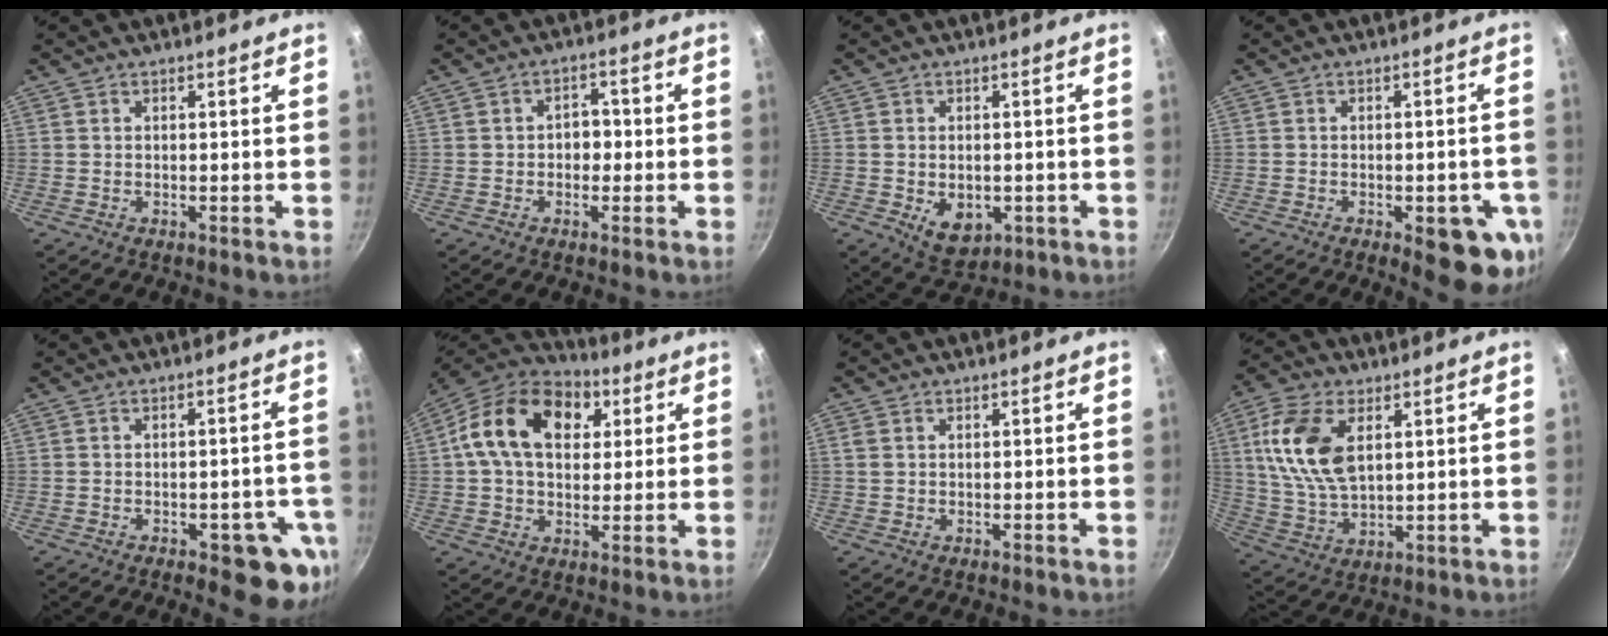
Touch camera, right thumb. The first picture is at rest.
{"total": 3.9, "force": [-0.4, 3.1, 2.4], "torque": [-0.004, 0.012, -0.010]}
{"total": 6.8, "force": [-1.4, 4.8, 4.7], "torque": [-0.054, -0.005, -0.008]}
{"total": 11.5, "force": [-4.0, 4.3, 9.9], "torque": [-0.085, 0.007, -0.047]}
{"total": 10.0, "force": [-3.7, 4.5, 8.1], "torque": [-0.053, 0.013, -0.042]}
{"total": 19.2, "force": [5.4, 13.2, 12.8], "torque": [-0.196, 0.011, 0.075]}
{"total": 1.6, "force": [0.6, 1.3, 0.9], "torque": [-0.015, 0.004, 0.012]}
{"total": 14.3, "force": [4.2, 8.0, 11.0], "torque": [-0.209, -0.010, 0.085]}